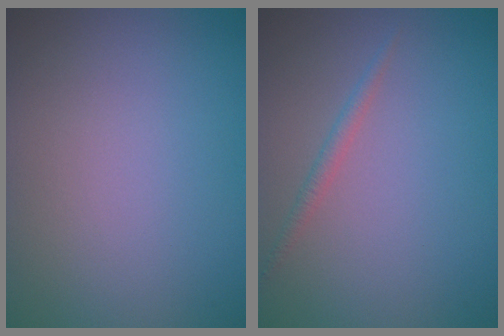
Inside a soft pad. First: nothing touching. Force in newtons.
{"total": 0.9, "press": 0.9, "slide": 0.1}